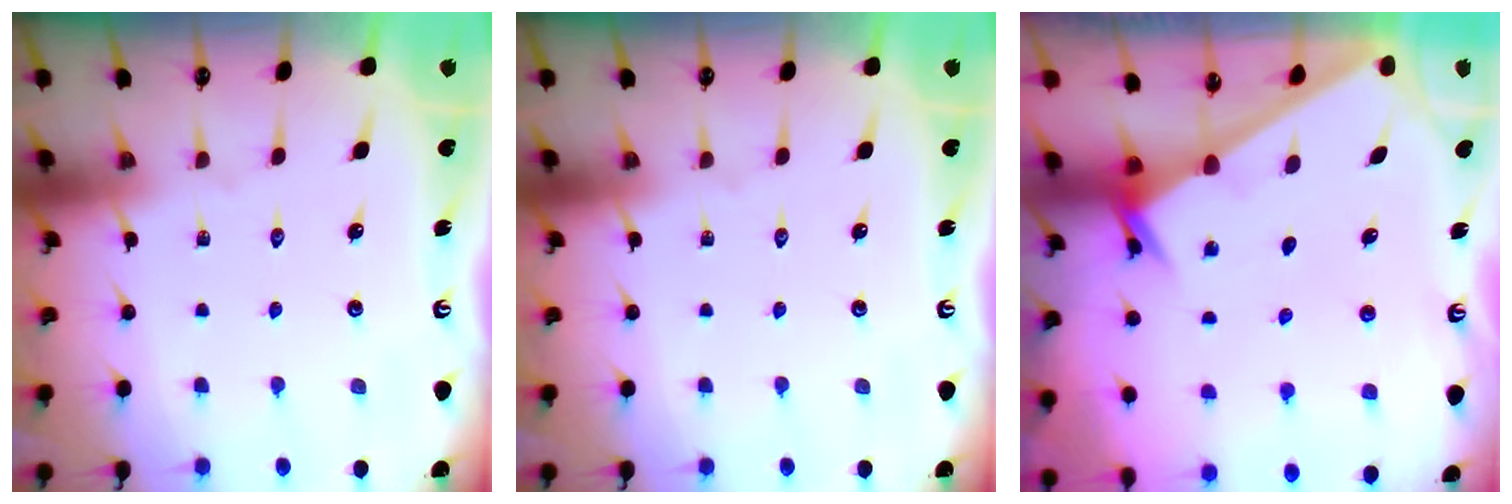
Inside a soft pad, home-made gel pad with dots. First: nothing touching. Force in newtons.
{"total": 0.0}
{"total": 2.6, "press": 2.6, "slide": 0.2}